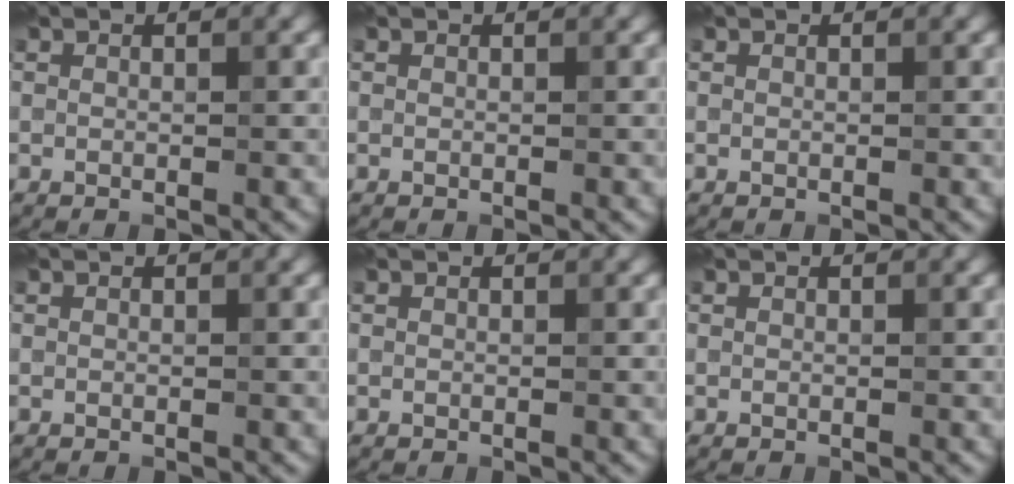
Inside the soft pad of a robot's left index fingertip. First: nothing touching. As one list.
[{"total": 0.0}, {"total": 0.0}, {"total": 0.0}, {"total": 0.0}, {"total": 0.0}]